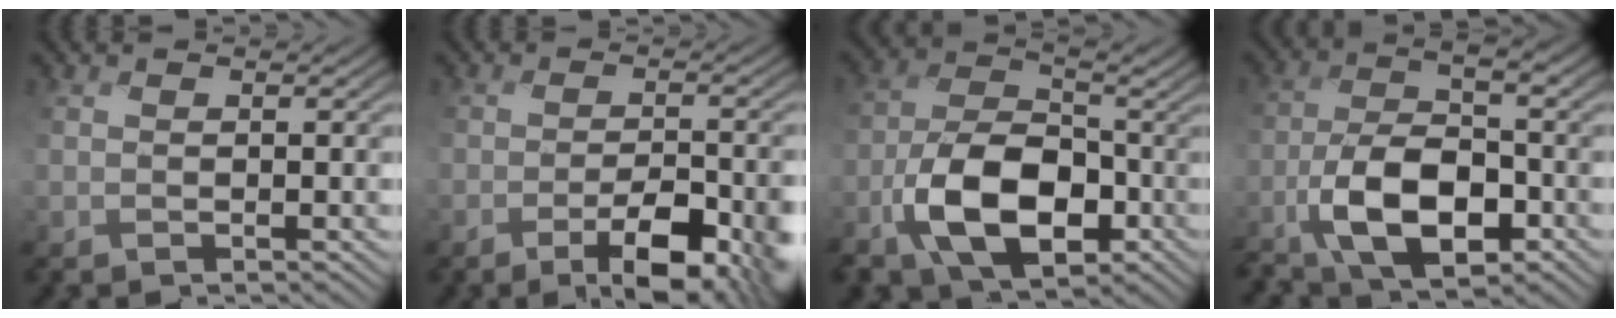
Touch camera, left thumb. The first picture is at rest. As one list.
[{"total": 8.3, "force": [-4.4, 2.7, 6.5], "torque": [-0.099, -0.004, -0.063]}, {"total": 11.2, "force": [-4.5, 6.6, 8.0], "torque": [-0.170, -0.006, -0.090]}, {"total": 10.4, "force": [-4.4, 4.7, 8.1], "torque": [-0.161, -0.006, -0.088]}]